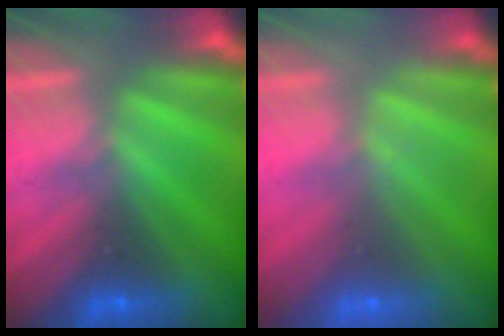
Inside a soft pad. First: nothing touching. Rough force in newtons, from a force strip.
{"total": 1.8}